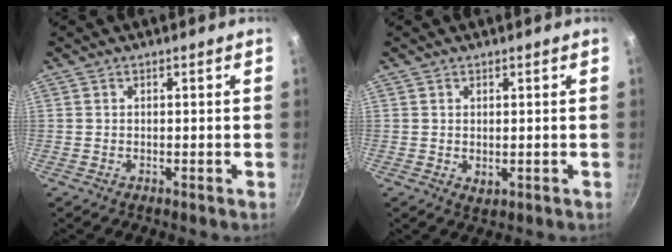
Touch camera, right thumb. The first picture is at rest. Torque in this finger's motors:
{"motor_torque": [-0.64, -0.18, 0.04, -0.09, -0.05]}